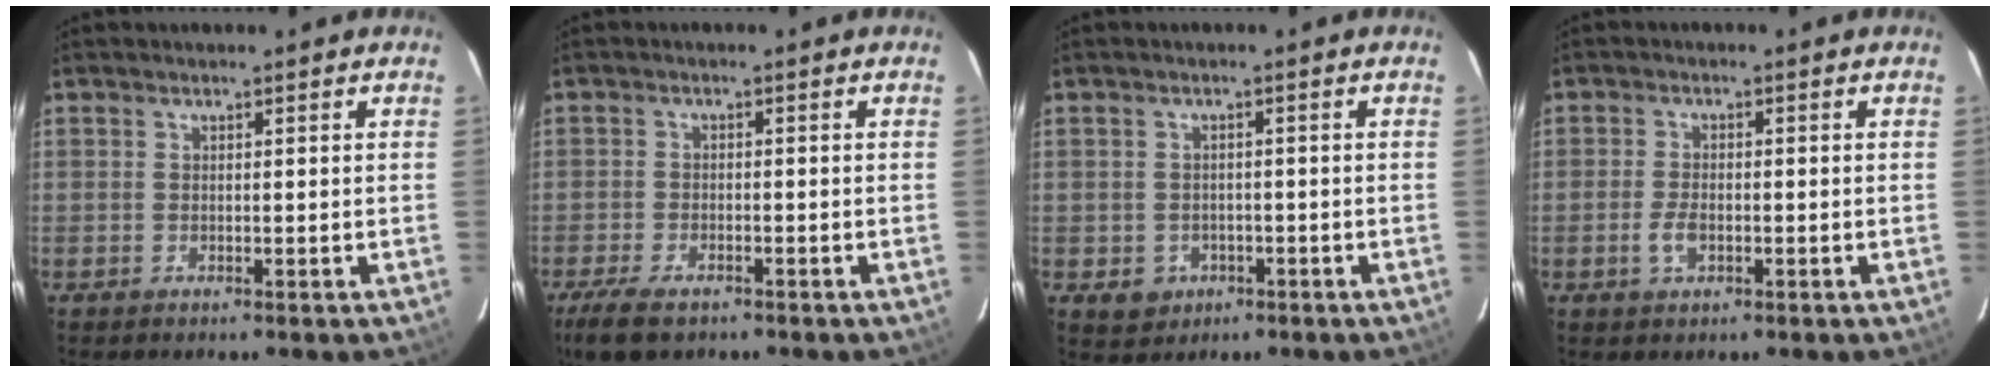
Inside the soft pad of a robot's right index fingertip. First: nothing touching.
{"total": 6.8, "force": [-4.9, 2.7, 3.9], "torque": [-0.104, -0.021, -0.092]}
{"total": 4.3, "force": [-1.6, 3.9, 1.1], "torque": [-0.030, 0.005, -0.012]}
{"total": 3.4, "force": [-1.2, 1.9, 2.6], "torque": [-0.059, 0.000, -0.022]}